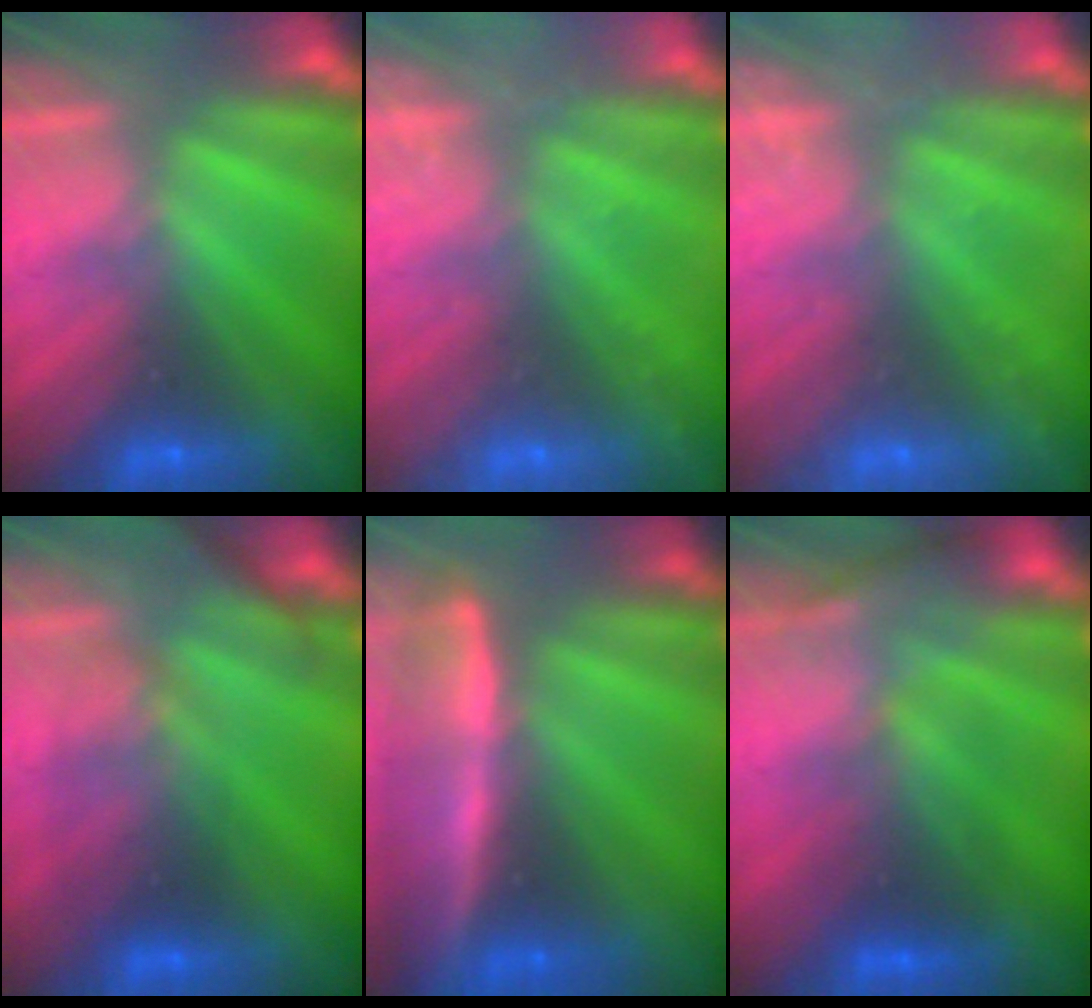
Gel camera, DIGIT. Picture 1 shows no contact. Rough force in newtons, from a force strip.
{"total": 2.6}
{"total": 2.6}
{"total": 2.8}
{"total": 8.0}
{"total": 2.7}